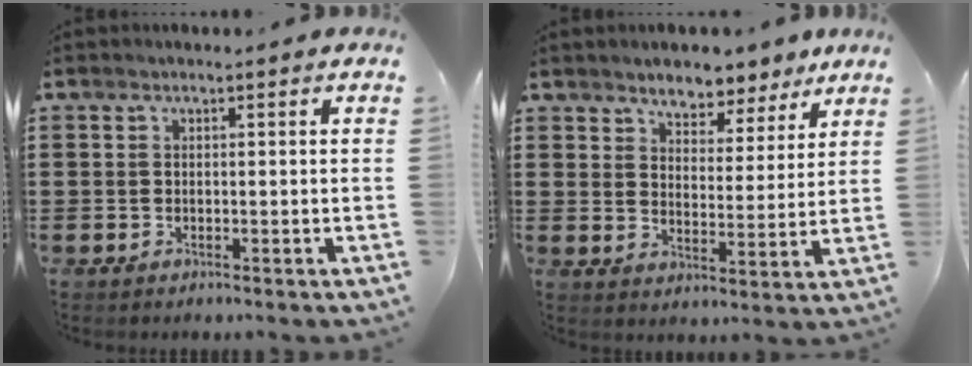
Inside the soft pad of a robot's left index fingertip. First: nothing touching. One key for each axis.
{"total": 4.7, "fx": 4.5, "fy": 1.4, "fz": 0.2, "tx": -0.017, "ty": -0.021, "tz": 0.078}